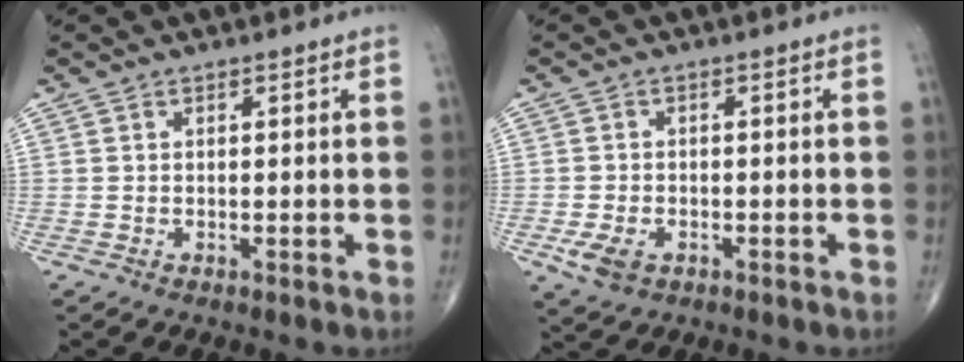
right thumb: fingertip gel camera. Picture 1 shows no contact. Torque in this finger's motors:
{"motor_torque": [0.33, 0.01, -0.08, -0.14, 0.02]}